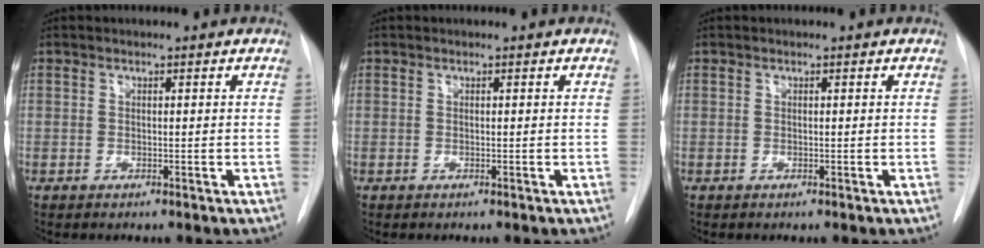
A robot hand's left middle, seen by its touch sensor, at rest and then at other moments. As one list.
[{"total": 0.0}, {"total": 0.0}]